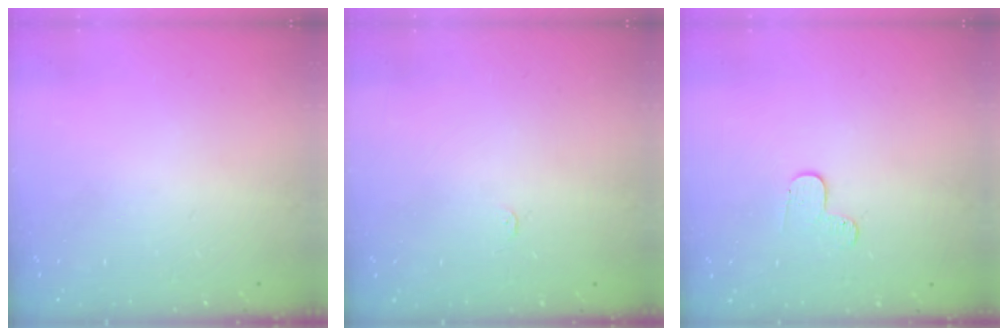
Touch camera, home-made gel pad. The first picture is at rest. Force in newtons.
{"total": 2.4, "press": 2.4, "slide": 0.3}
{"total": 4.0, "press": 3.9, "slide": 0.4}